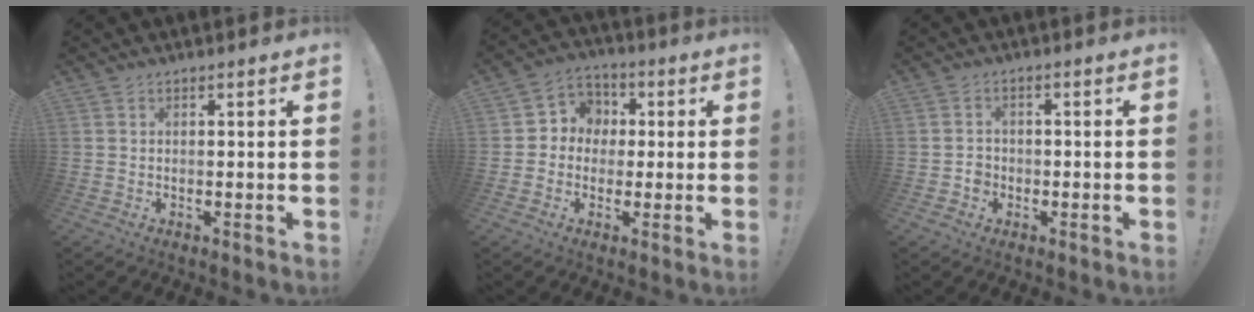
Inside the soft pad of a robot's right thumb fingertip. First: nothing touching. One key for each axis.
{"total": 7.6, "fx": -0.9, "fy": 7.2, "fz": 2.1, "tx": -0.022, "ty": 0.016, "tz": -0.009}
{"total": 2.9, "fx": -1.2, "fy": 2.5, "fz": 1.0, "tx": -0.008, "ty": 0.002, "tz": -0.023}